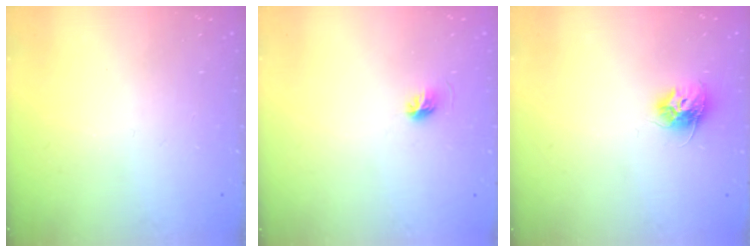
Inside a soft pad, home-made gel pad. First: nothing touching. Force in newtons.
{"total": 4.5, "press": 4.3, "slide": 1.4}
{"total": 9.4, "press": 9.4, "slide": 0.2}